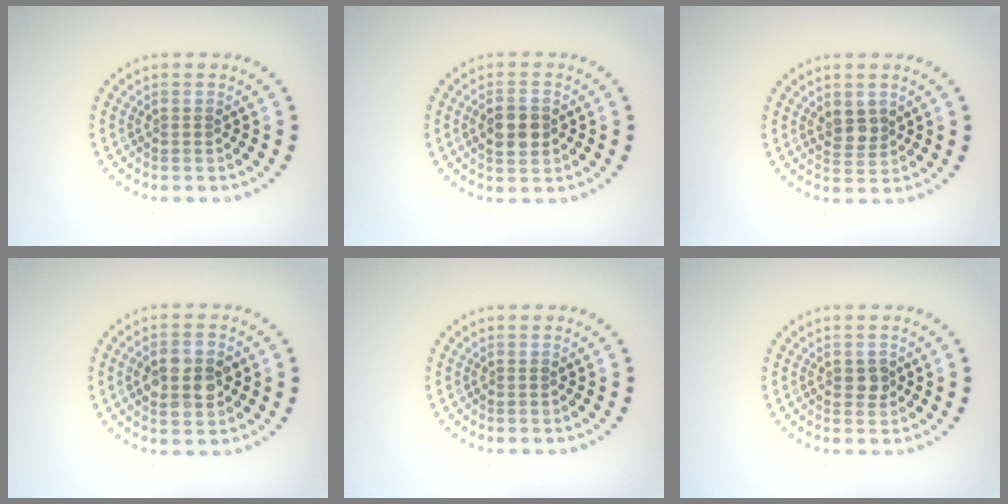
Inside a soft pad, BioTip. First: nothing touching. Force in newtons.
{"total": 3.4, "press": 3.4, "slide": 0.2}
{"total": 2.0, "press": 1.8, "slide": 0.9}
{"total": 4.4, "press": 4.4, "slide": 0.1}
{"total": 0.0}
{"total": 1.3, "press": 1.3, "slide": 0.2}